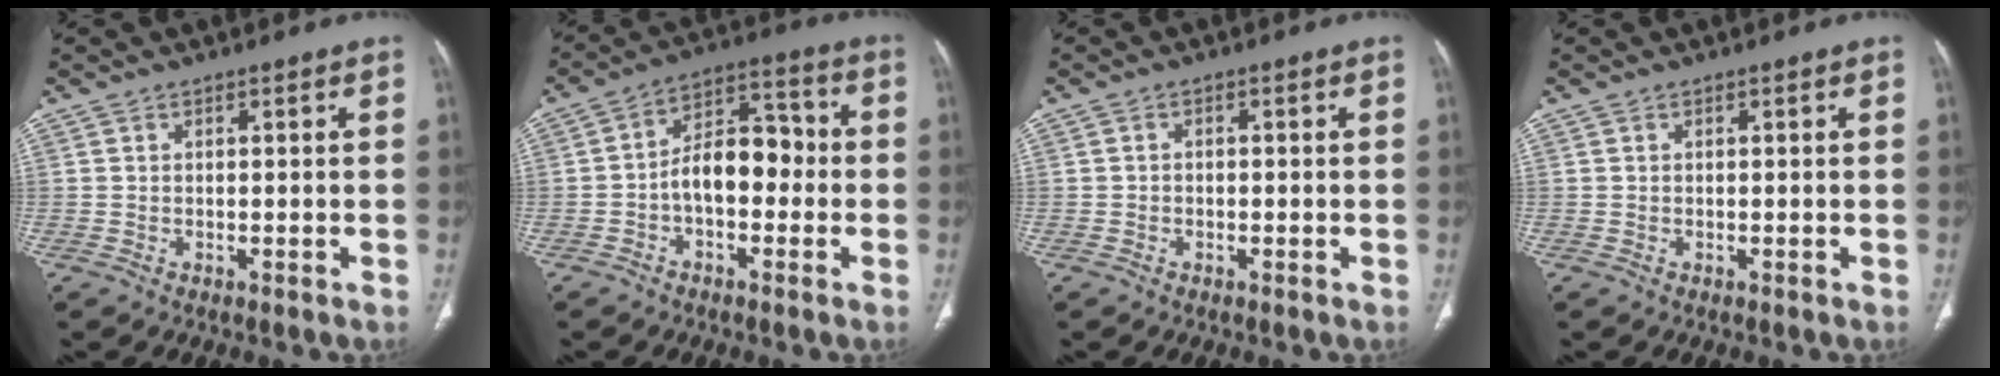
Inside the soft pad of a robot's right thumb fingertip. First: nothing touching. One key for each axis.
{"total": 10.4, "fx": -1.8, "fy": 6.3, "fz": 8.1, "tx": -0.106, "ty": 0.043, "tz": -0.041}
{"total": 0.6, "fx": -0.2, "fy": 0.5, "fz": 0.3, "tx": -0.003, "ty": 0.002, "tz": -0.007}
{"total": 0.0}